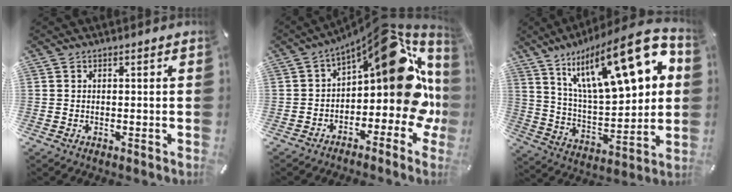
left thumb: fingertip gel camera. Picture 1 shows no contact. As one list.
[{"total": 21.5, "force": [5.9, 10.3, 17.9], "torque": [-0.240, -0.058, 0.099]}, {"total": 24.8, "force": [13.2, 9.1, 18.9], "torque": [-0.313, -0.082, 0.217]}]